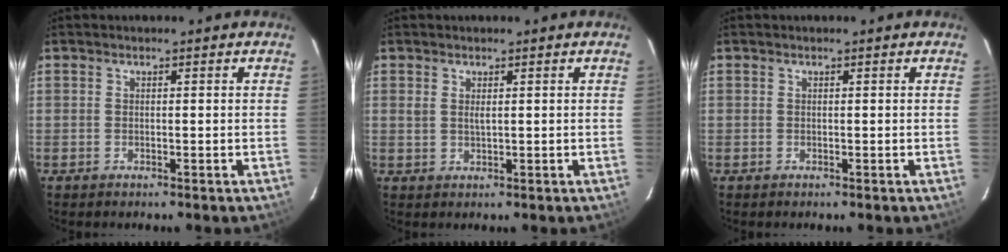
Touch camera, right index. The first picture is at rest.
{"total": 1.4, "force": [0.5, 0.5, 1.2], "torque": [-0.022, 0.001, 0.010]}
{"total": 0.0}